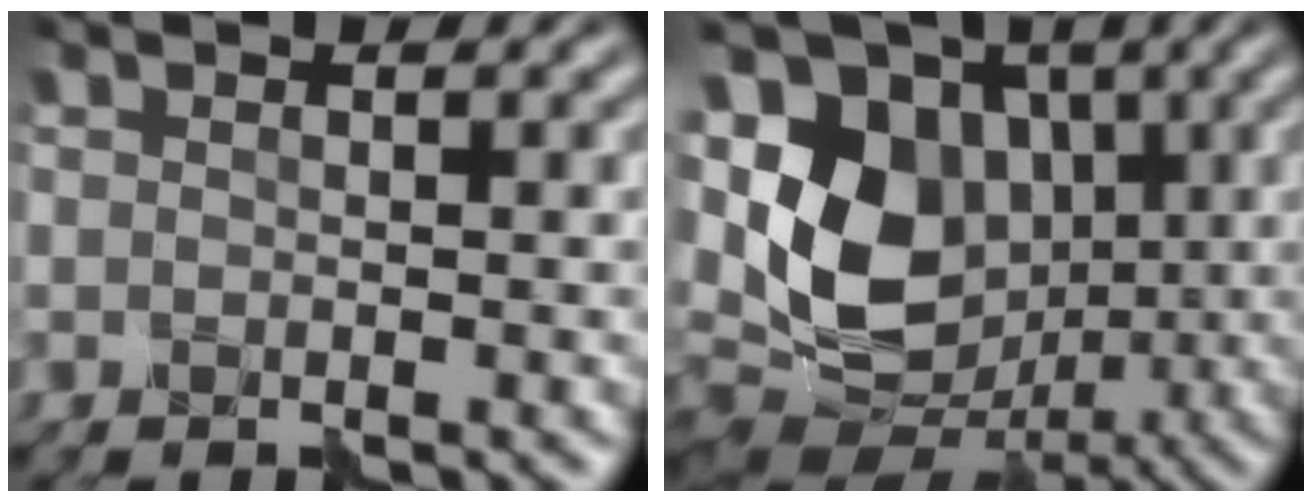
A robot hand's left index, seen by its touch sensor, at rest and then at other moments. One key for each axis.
{"total": 10.3, "fx": 0.7, "fy": 7.7, "fz": 6.7, "tx": -0.134, "ty": -0.003, "tz": 0.002}